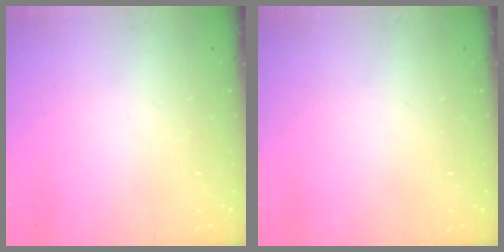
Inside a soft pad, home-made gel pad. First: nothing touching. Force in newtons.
{"total": 0.0}